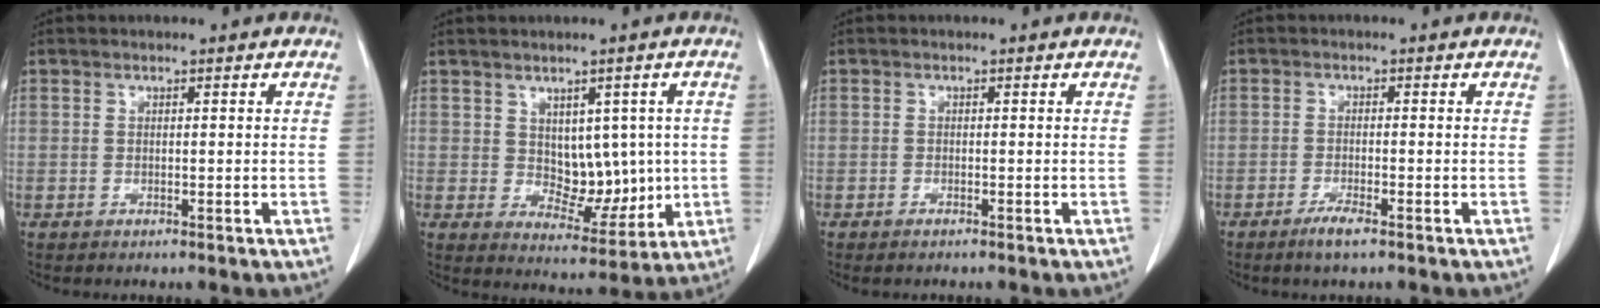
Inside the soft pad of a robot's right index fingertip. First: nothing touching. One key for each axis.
{"total": 7.2, "fx": 0.9, "fy": 4.5, "fz": 5.6, "tx": -0.069, "ty": 0.003, "tz": 0.036}
{"total": 0.7, "fx": -0.6, "fy": 0.1, "fz": 0.4, "tx": -0.017, "ty": -0.004, "tz": -0.006}
{"total": 2.8, "fx": -1.9, "fy": 0.1, "fz": 2.0, "tx": -0.043, "ty": -0.004, "tz": -0.036}